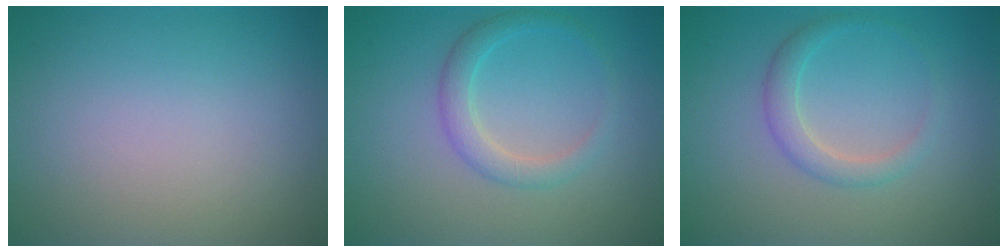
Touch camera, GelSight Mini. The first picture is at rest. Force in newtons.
{"total": 2.2, "press": 2.2, "slide": 0.1}
{"total": 2.1, "press": 2.1, "slide": 0.1}